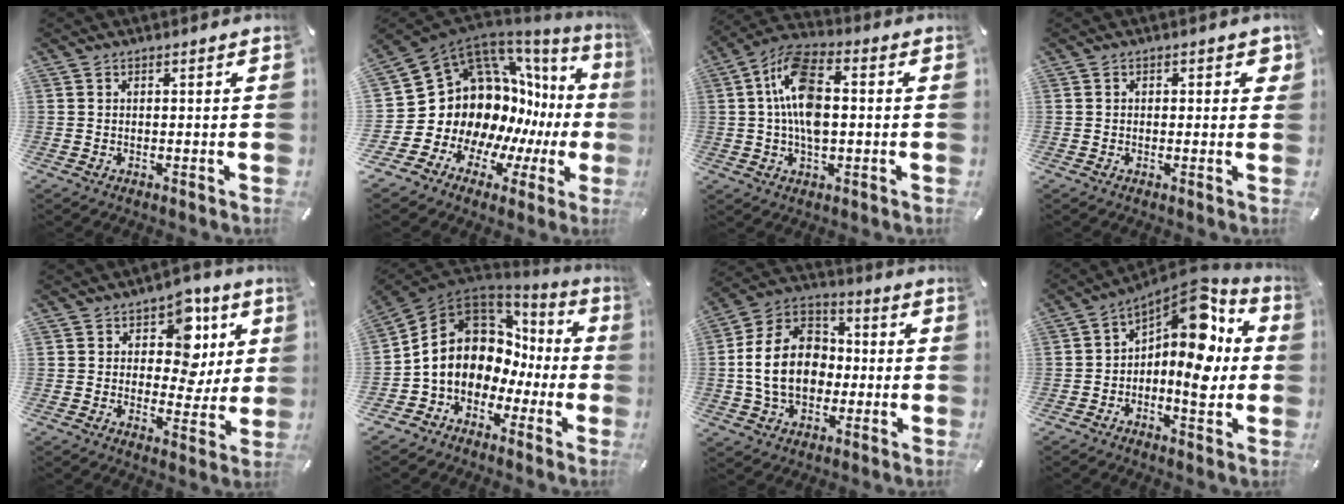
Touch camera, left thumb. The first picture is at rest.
{"total": 18.6, "force": [2.3, 15.4, 10.1], "torque": [-0.155, -0.092, 0.099]}
{"total": 12.1, "force": [0.5, 6.7, 10.2], "torque": [-0.214, 0.009, 0.009]}
{"total": 2.1, "force": [0.2, 1.4, 1.6], "torque": [-0.007, -0.001, -0.003]}
{"total": 12.1, "force": [4.3, 8.8, 7.1], "torque": [-0.089, -0.026, 0.074]}
{"total": 13.0, "force": [1.3, 10.9, 7.0], "torque": [-0.151, -0.024, 0.017]}
{"total": 16.0, "force": [-2.1, 12.4, 9.8], "torque": [-0.230, 0.023, -0.040]}
{"total": 13.4, "force": [3.3, 7.3, 10.7], "torque": [-0.137, -0.047, 0.056]}